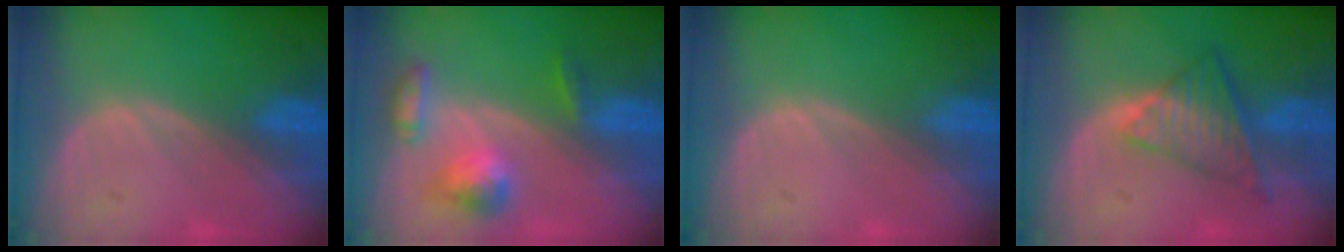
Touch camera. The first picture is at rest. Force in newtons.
{"total": 5.8, "press": 5.3, "slide": 2.3}
{"total": 0.0}
{"total": 7.6, "press": 6.2, "slide": 4.3}